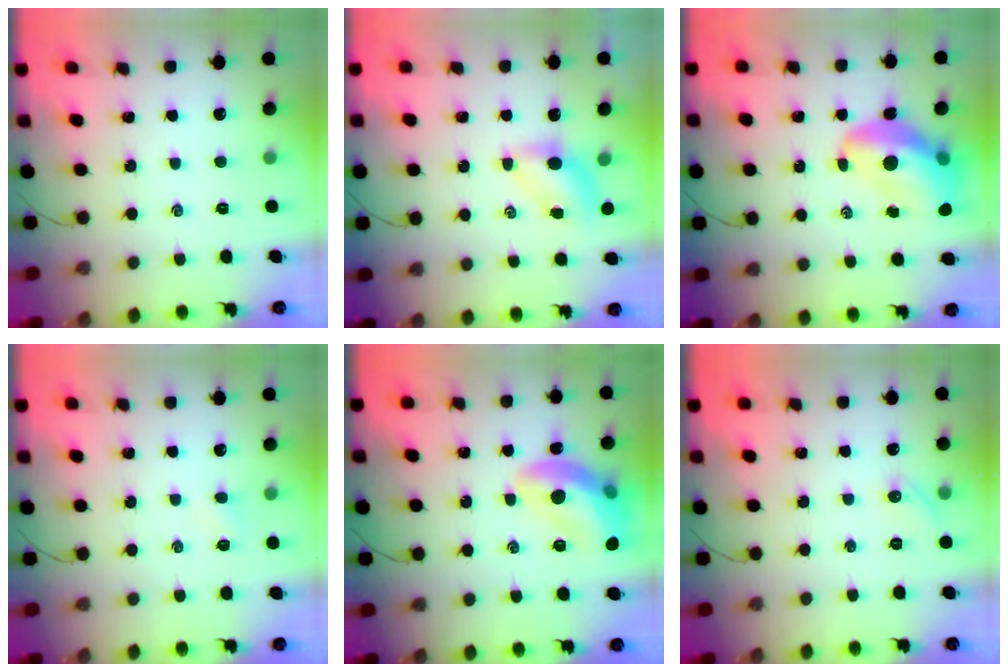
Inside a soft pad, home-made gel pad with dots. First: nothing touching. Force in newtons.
{"total": 5.2, "press": 5.2, "slide": 0.4}
{"total": 13.8, "press": 13.3, "slide": 3.7}
{"total": 1.6, "press": 1.5, "slide": 0.5}
{"total": 15.8, "press": 15.6, "slide": 2.2}
{"total": 5.2, "press": 5.0, "slide": 1.4}